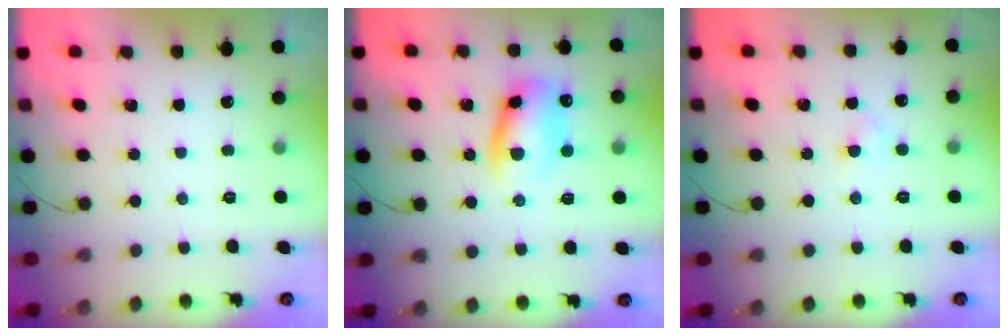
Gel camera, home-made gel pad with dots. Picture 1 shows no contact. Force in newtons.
{"total": 11.6, "press": 11.4, "slide": 2.2}
{"total": 2.4, "press": 2.2, "slide": 1.0}